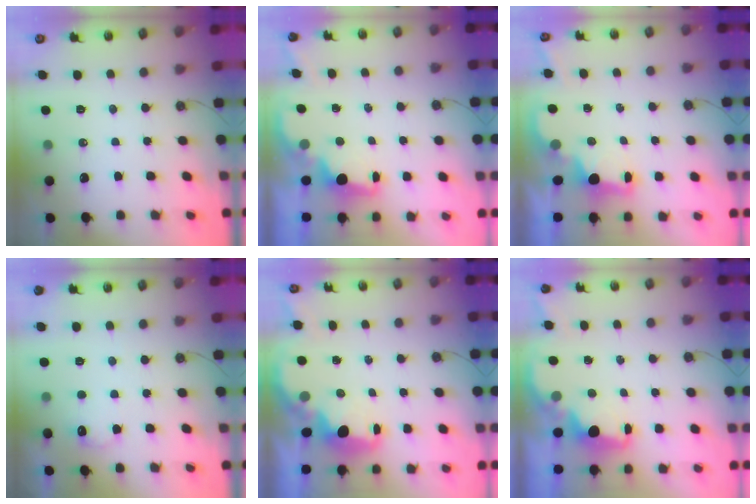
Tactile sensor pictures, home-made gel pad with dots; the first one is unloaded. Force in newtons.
{"total": 1.8, "press": 1.6, "slide": 0.8}
{"total": 2.1, "press": 2.0, "slide": 0.7}
{"total": 6.1, "press": 6.1, "slide": 0.5}
{"total": 3.5, "press": 3.4, "slide": 0.4}
{"total": 2.0, "press": 1.9, "slide": 0.8}